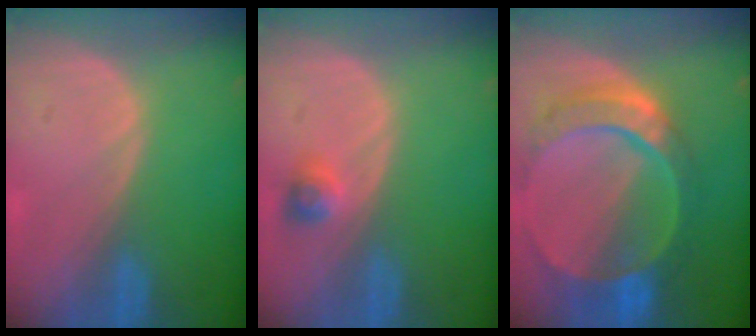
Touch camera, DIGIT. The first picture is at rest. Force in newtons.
{"total": 2.3, "press": 2.2, "slide": 0.7}
{"total": 10.7, "press": 9.0, "slide": 5.7}